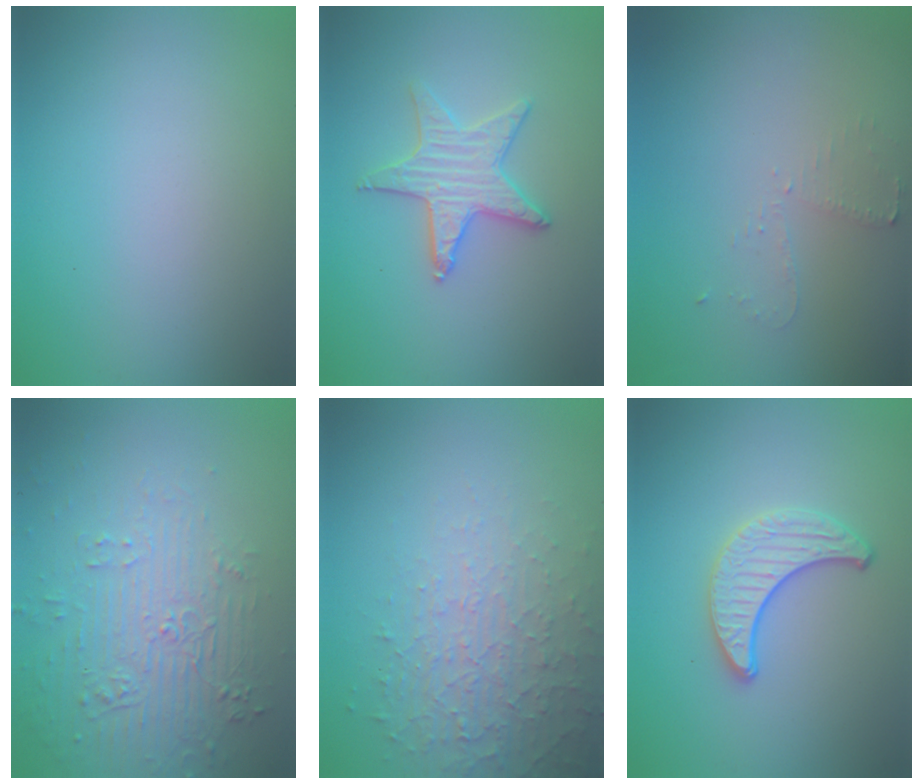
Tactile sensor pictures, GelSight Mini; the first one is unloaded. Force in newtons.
{"total": 3.3, "press": 3.2, "slide": 0.2}
{"total": 1.6, "press": 1.5, "slide": 0.2}
{"total": 5.7, "press": 3.6, "slide": 4.4}
{"total": 5.2, "press": 3.3, "slide": 3.9}
{"total": 3.2, "press": 3.0, "slide": 1.1}